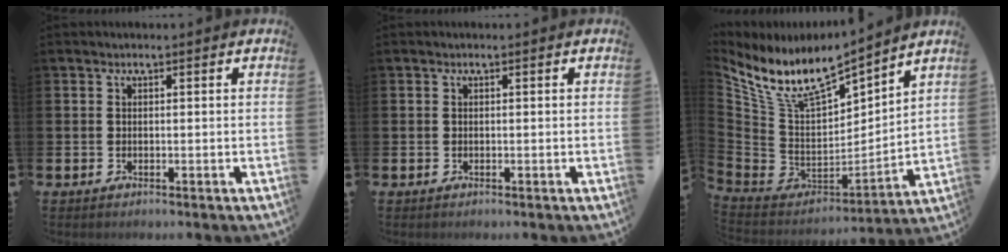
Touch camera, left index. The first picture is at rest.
{"total": 0.0}
{"total": 10.4, "force": [9.1, 2.5, 4.4], "torque": [-0.134, -0.056, 0.161]}